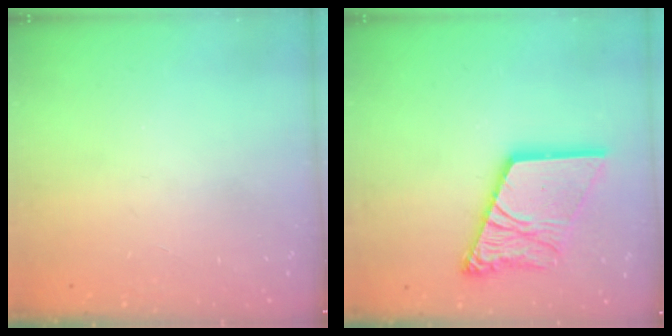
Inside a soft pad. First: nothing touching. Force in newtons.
{"total": 18.4, "press": 18.3, "slide": 2.2}